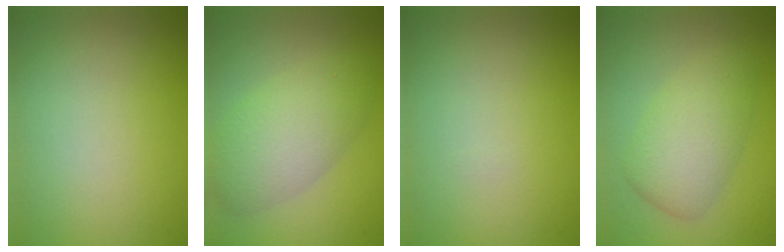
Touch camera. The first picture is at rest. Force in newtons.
{"total": 5.3, "press": 5.3, "slide": 0.3}
{"total": 0.0}
{"total": 4.6, "press": 4.6, "slide": 0.1}